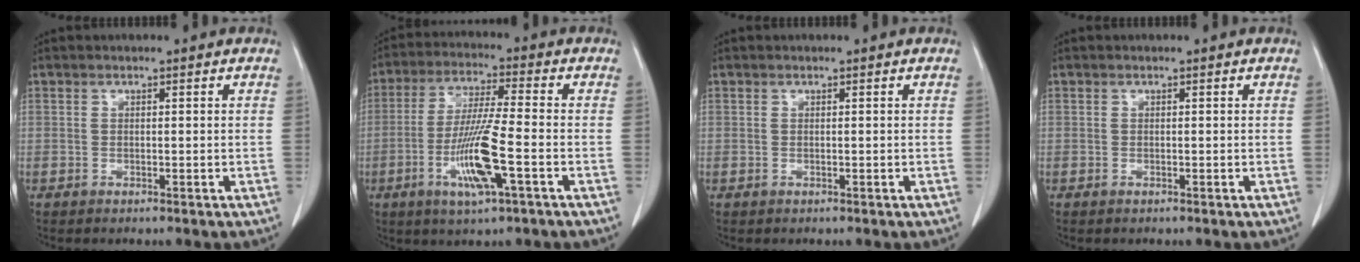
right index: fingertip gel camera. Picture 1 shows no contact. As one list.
[{"total": 11.1, "force": [-3.7, 0.4, 10.4], "torque": [-0.207, -0.015, -0.071]}, {"total": 0.0}, {"total": 0.0}]